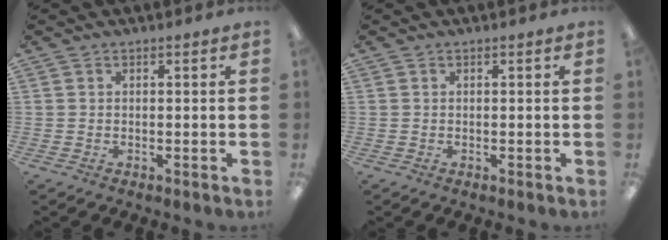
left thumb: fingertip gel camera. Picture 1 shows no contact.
{"total": 0.0}